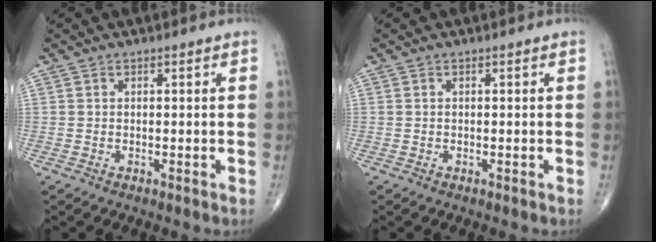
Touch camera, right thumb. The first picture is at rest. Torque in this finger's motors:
{"motor_torque": [0.24, -0.35, -0.06, -0.10, 0.00]}